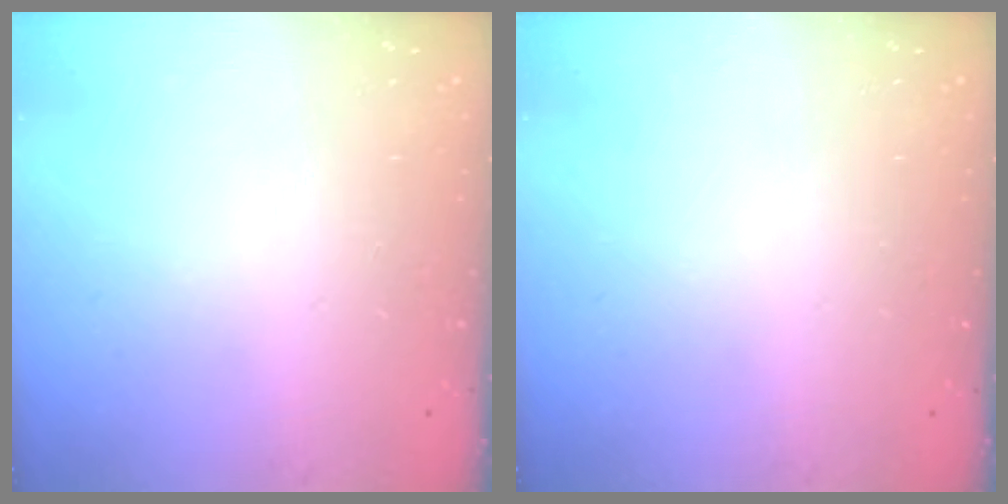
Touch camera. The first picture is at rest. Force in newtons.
{"total": 0.0}